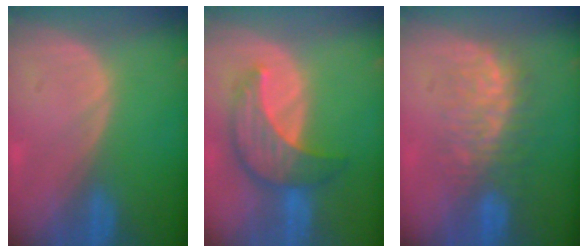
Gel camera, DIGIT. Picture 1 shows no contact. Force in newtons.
{"total": 7.8, "press": 7.5, "slide": 2.2}
{"total": 7.6, "press": 7.5, "slide": 1.2}